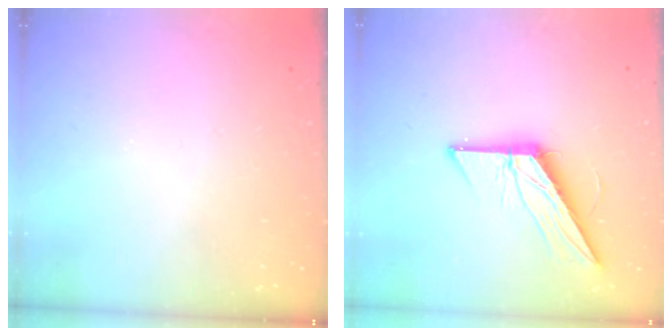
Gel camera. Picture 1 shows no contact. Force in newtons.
{"total": 13.9, "press": 13.9, "slide": 0.5}